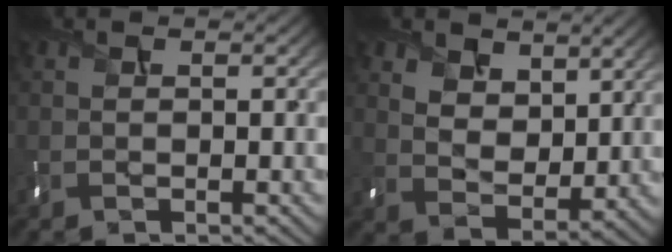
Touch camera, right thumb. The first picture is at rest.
{"total": 7.1, "force": [4.6, 4.0, 3.5], "torque": [-0.087, -0.021, 0.091]}